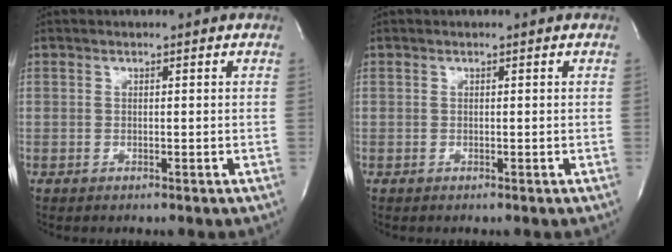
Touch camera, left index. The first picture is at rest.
{"total": 0.0}